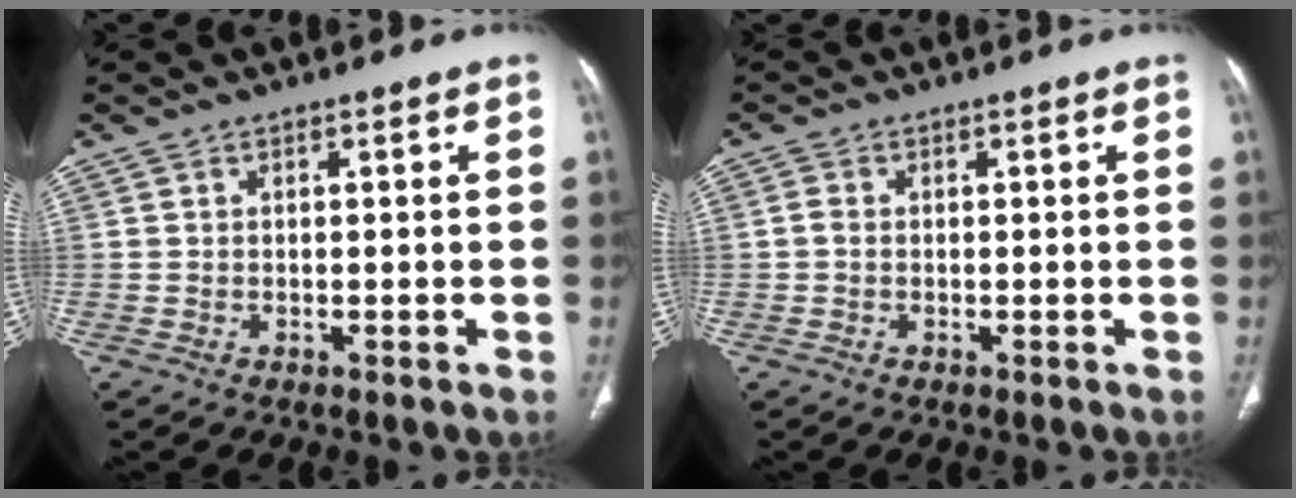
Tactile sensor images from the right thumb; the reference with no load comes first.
{"total": 1.2, "force": [-0.1, 1.0, 0.7], "torque": [-0.012, 0.001, -0.003]}